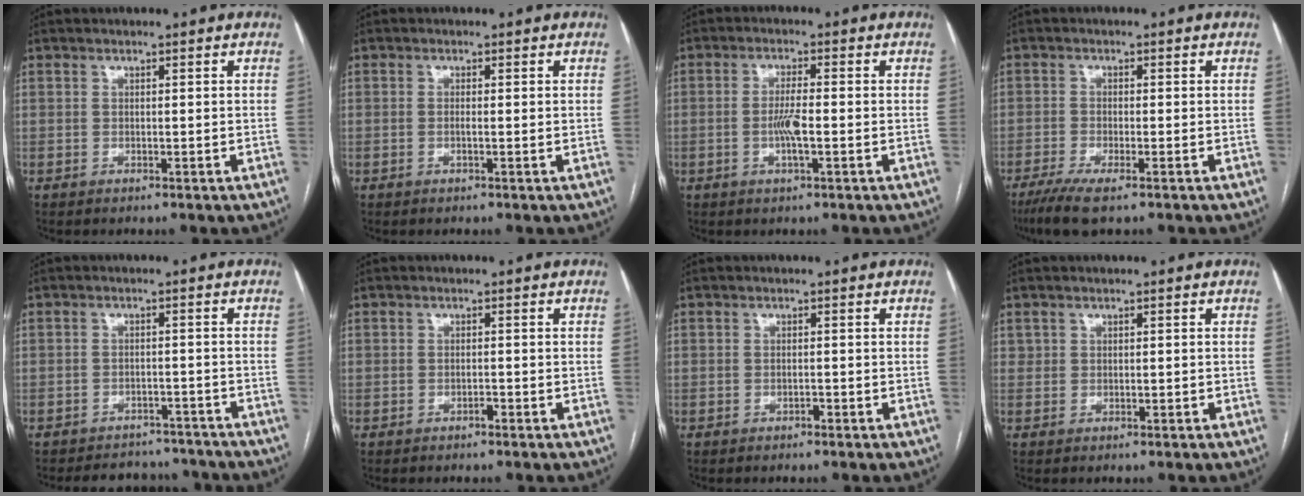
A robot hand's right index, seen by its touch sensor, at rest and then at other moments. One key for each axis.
{"total": 0.9, "fx": -0.1, "fy": 0.0, "fz": 0.9, "tx": -0.017, "ty": -0.001, "tz": -0.002}
{"total": 3.9, "fx": -0.9, "fy": 0.3, "fz": 3.8, "tx": -0.077, "ty": -0.004, "tz": -0.017}
{"total": 6.1, "fx": -4.1, "fy": 0.7, "fz": 4.4, "tx": -0.078, "ty": -0.016, "tz": -0.071}
{"total": 8.7, "fx": -8.1, "fy": 3.0, "fz": 0.7, "tx": 0.000, "ty": 0.013, "tz": -0.099}
{"total": 0.8, "fx": -0.6, "fy": 0.3, "fz": 0.5, "tx": -0.010, "ty": 0.001, "tz": -0.009}
{"total": 0.6, "fx": -0.4, "fy": 0.3, "fz": 0.4, "tx": -0.010, "ty": 0.001, "tz": -0.006}
{"total": 0.8, "fx": 0.2, "fy": 0.8, "fz": 0.3, "tx": -0.005, "ty": 0.007, "tz": 0.007}